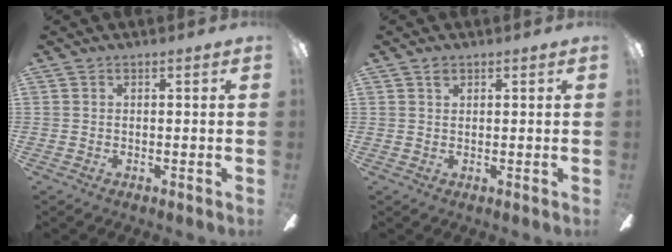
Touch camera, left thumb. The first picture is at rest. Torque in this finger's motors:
{"motor_torque": [0.23, -0.19, 0.52, -0.14, 0.00]}